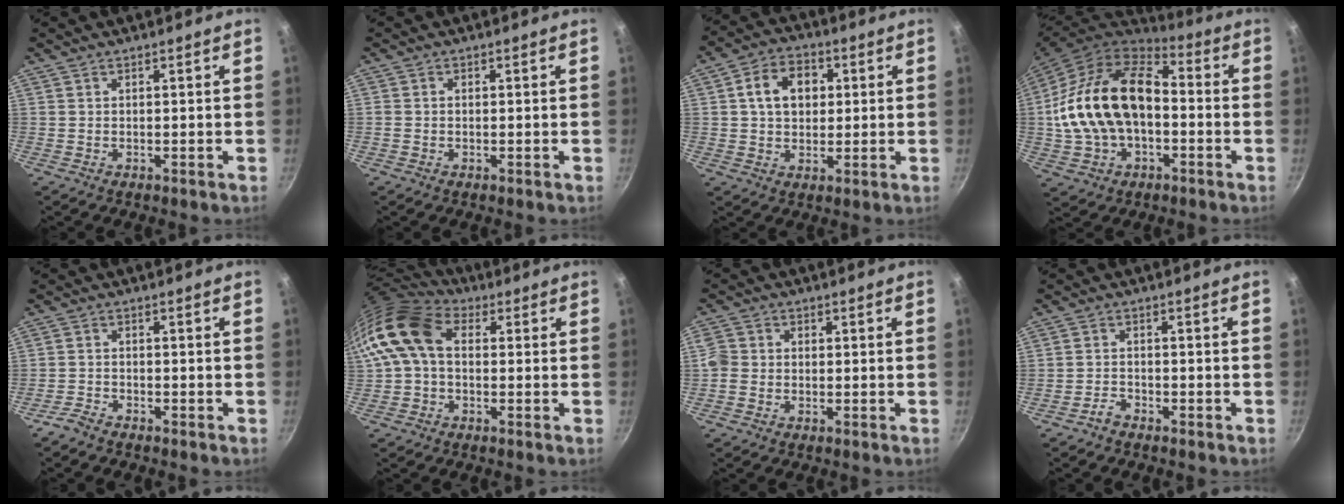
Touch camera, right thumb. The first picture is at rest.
{"total": 0.8, "force": [-0.1, 0.7, 0.4], "torque": [-0.007, 0.004, -0.003]}
{"total": 9.2, "force": [2.0, 7.0, 5.7], "torque": [-0.069, 0.011, 0.024]}
{"total": 21.4, "force": [-0.8, 13.8, 16.4], "torque": [-0.300, 0.042, -0.018]}
{"total": 2.5, "force": [-2.2, 0.8, 0.7], "torque": [-0.025, 0.020, -0.046]}
{"total": 11.2, "force": [1.1, 7.7, 8.0], "torque": [-0.142, 0.027, 0.001]}
{"total": 3.7, "force": [-0.7, 3.3, 1.5], "torque": [-0.020, 0.012, -0.025]}
{"total": 2.1, "force": [-1.8, 0.8, 0.6], "torque": [-0.011, 0.020, -0.034]}